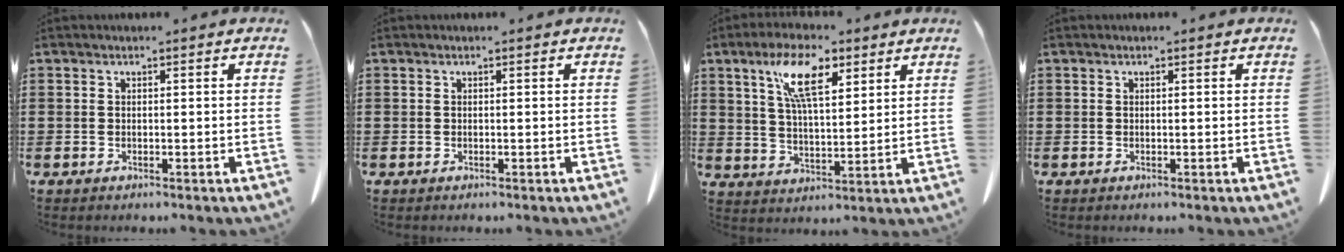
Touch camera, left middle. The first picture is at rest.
{"total": 0.0}
{"total": 10.3, "force": [6.0, 3.5, 7.6], "torque": [-0.155, -0.002, 0.105]}
{"total": 0.0}